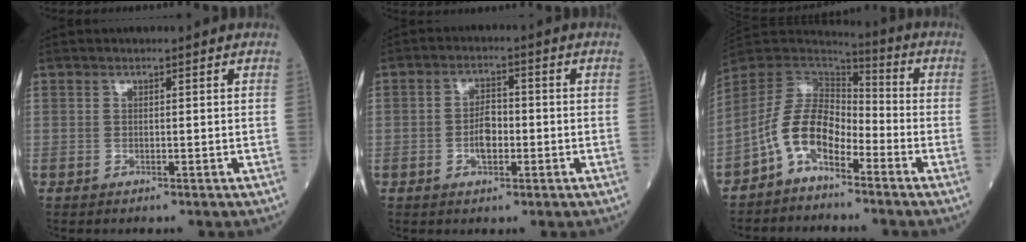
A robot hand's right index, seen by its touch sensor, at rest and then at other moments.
{"total": 3.8, "force": [-1.0, 2.0, 3.1], "torque": [-0.057, 0.006, -0.019]}
{"total": 9.2, "force": [-4.8, 4.6, 6.4], "torque": [-0.138, 0.022, -0.099]}